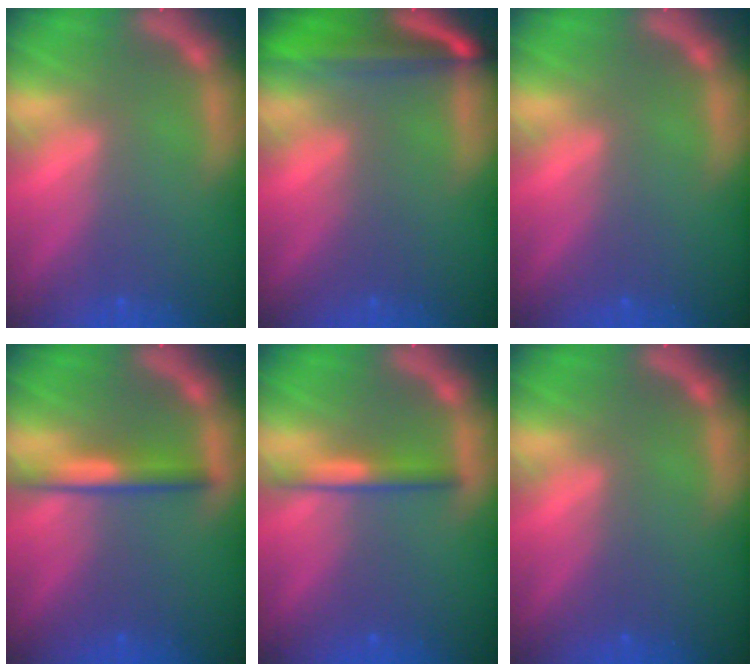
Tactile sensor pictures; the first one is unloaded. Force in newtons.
{"total": 6.6}
{"total": 0.0}
{"total": 3.0}
{"total": 2.5}
{"total": 0.0}